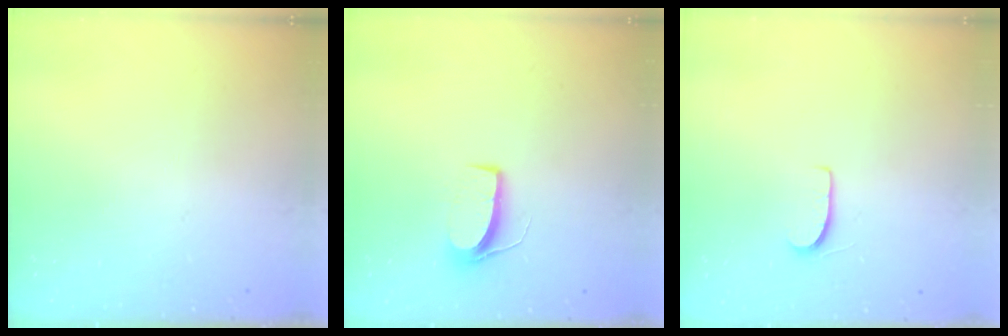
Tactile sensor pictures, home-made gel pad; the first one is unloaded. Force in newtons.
{"total": 7.0, "press": 7.0, "slide": 0.4}
{"total": 5.9, "press": 5.9, "slide": 0.4}